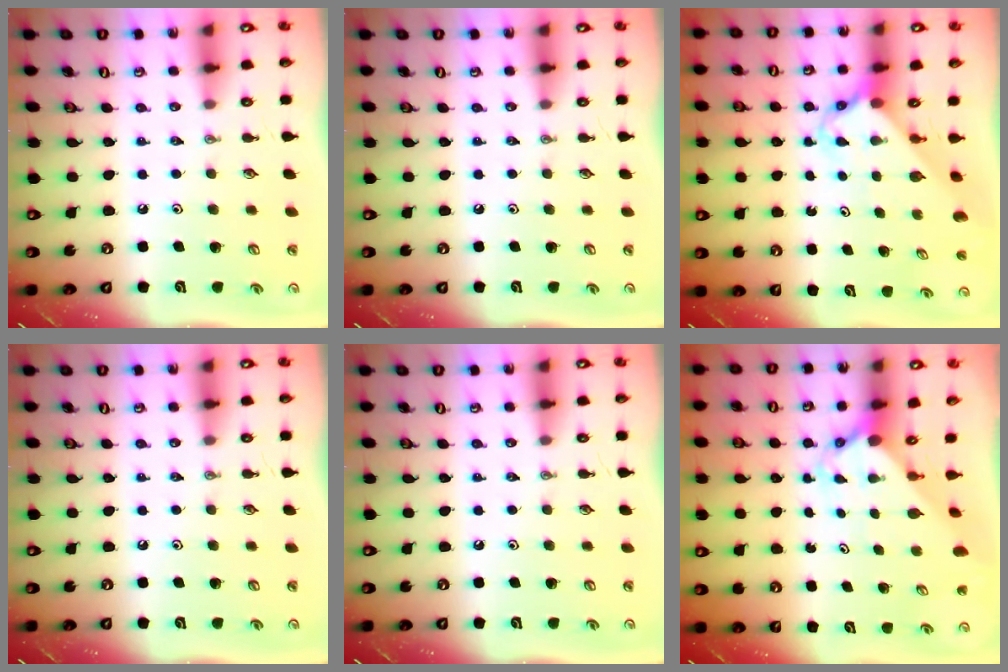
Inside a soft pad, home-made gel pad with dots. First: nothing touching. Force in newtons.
{"total": 0.0}
{"total": 2.5, "press": 2.5, "slide": 0.2}
{"total": 0.0}
{"total": 0.0}
{"total": 2.8, "press": 2.8, "slide": 0.3}